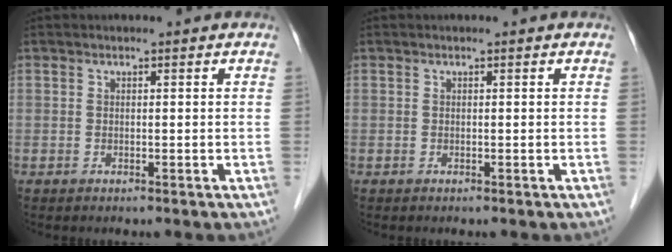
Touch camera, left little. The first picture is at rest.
{"total": 0.0}